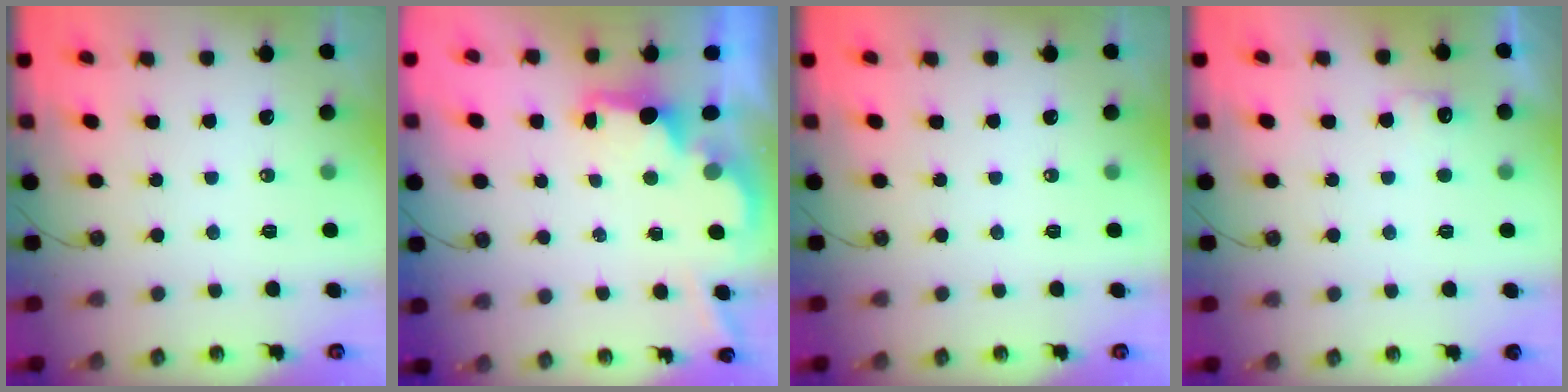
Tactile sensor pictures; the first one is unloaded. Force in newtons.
{"total": 1.9, "press": 1.8, "slide": 0.6}
{"total": 0.0}
{"total": 5.4, "press": 5.3, "slide": 1.0}